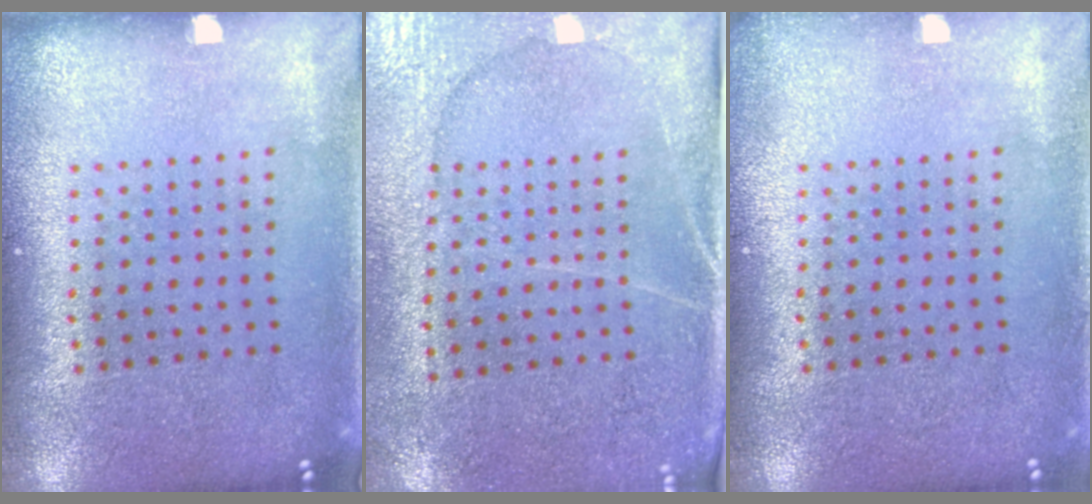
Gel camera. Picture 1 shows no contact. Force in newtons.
{"total": 2.9, "press": 2.6, "slide": 1.3}
{"total": 0.7, "press": 0.7, "slide": 0.1}